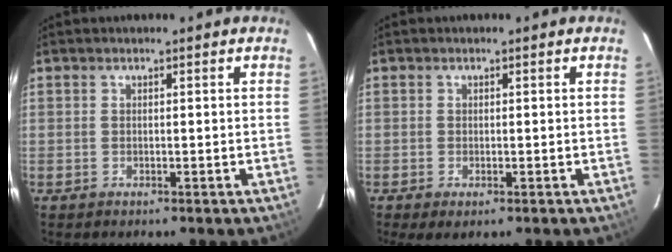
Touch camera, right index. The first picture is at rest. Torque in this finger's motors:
{"motor_torque": [0.25, -0.17, 0.14, 0.03]}